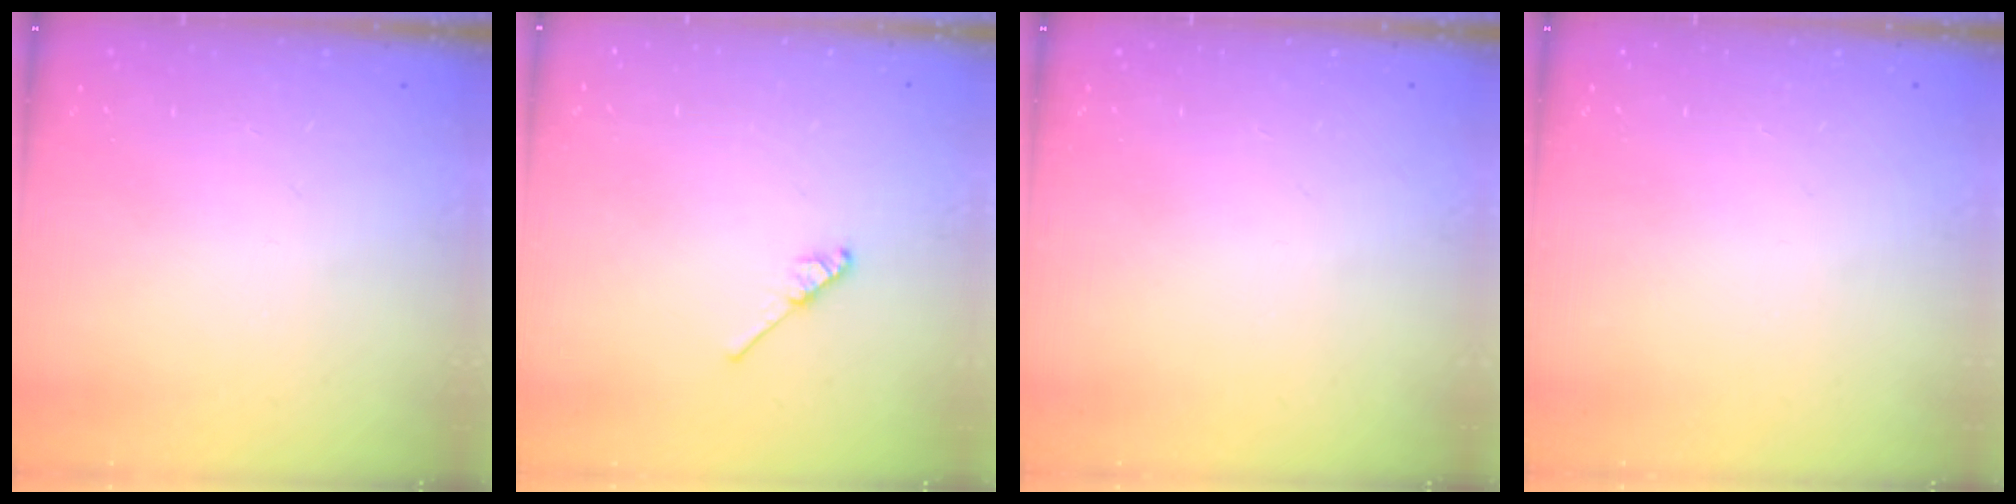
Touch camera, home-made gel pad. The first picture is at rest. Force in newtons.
{"total": 4.5, "press": 4.4, "slide": 0.7}
{"total": 0.0}
{"total": 0.0}